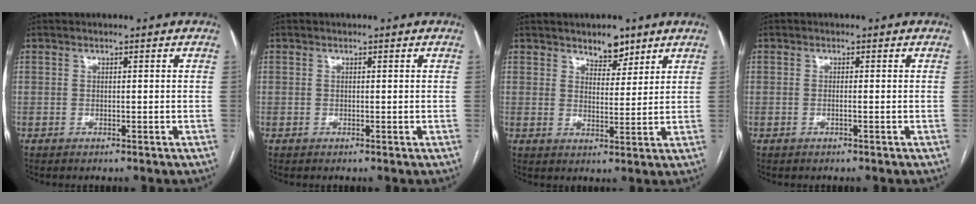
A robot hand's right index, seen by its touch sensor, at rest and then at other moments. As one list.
[{"total": 0.0}, {"total": 4.5, "force": [3.4, 2.2, 1.8], "torque": [-0.021, -0.002, 0.056]}, {"total": 0.5, "force": [-0.2, -0.1, 0.5], "torque": [-0.011, 0.001, -0.005]}]